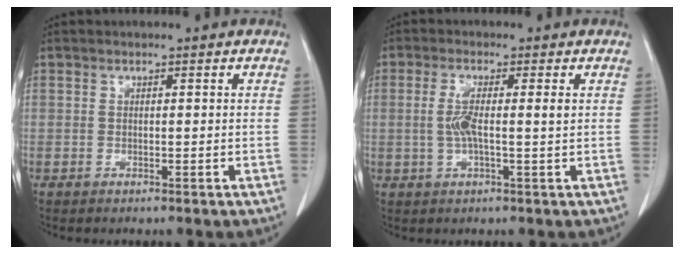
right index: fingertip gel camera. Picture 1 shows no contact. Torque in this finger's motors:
{"motor_torque": [0.17, 0.06, 0.13, 0.04]}